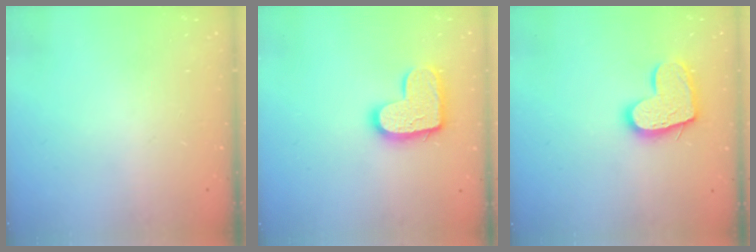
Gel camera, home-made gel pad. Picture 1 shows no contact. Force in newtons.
{"total": 14.2, "press": 14.2, "slide": 0.8}
{"total": 14.0, "press": 14.0, "slide": 1.3}